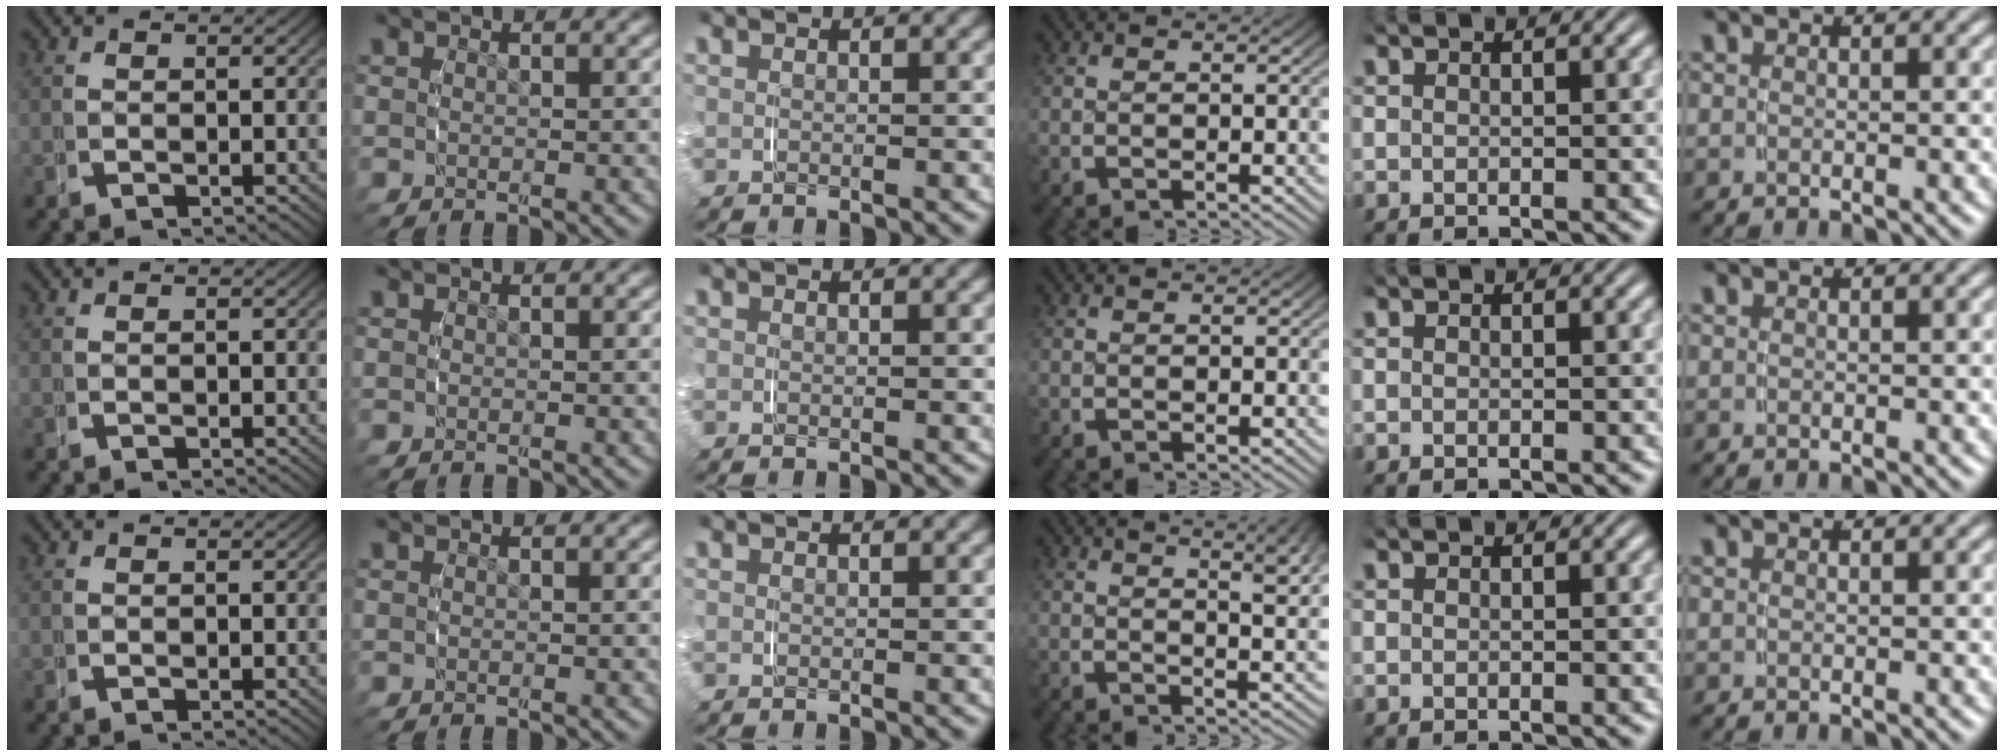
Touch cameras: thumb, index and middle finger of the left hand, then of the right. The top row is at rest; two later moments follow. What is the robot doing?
{"motion": "grasp_and_lifting", "object": "string"}